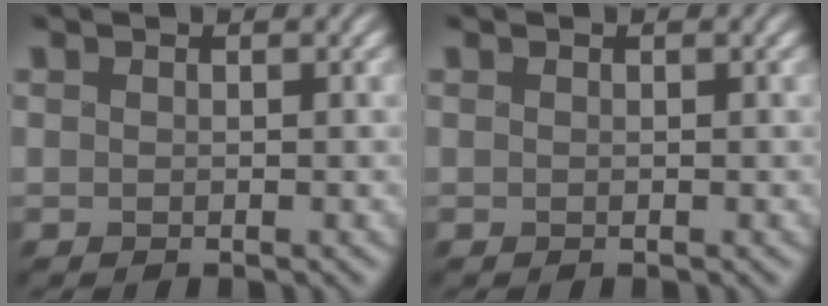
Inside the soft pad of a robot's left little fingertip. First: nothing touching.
{"total": 0.0}